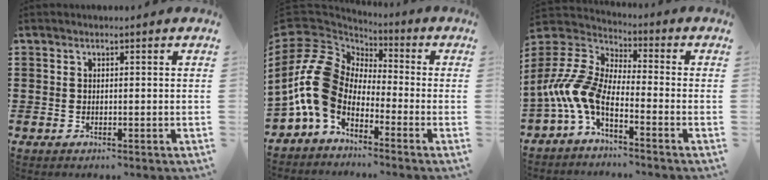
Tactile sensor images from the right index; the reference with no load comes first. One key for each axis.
{"total": 11.5, "fx": -2.8, "fy": 7.9, "fz": 7.9, "tx": -0.218, "ty": 0.003, "tz": -0.066}
{"total": 8.6, "fx": -4.7, "fy": 3.6, "fz": 6.2, "tx": -0.173, "ty": -0.022, "tz": -0.104}